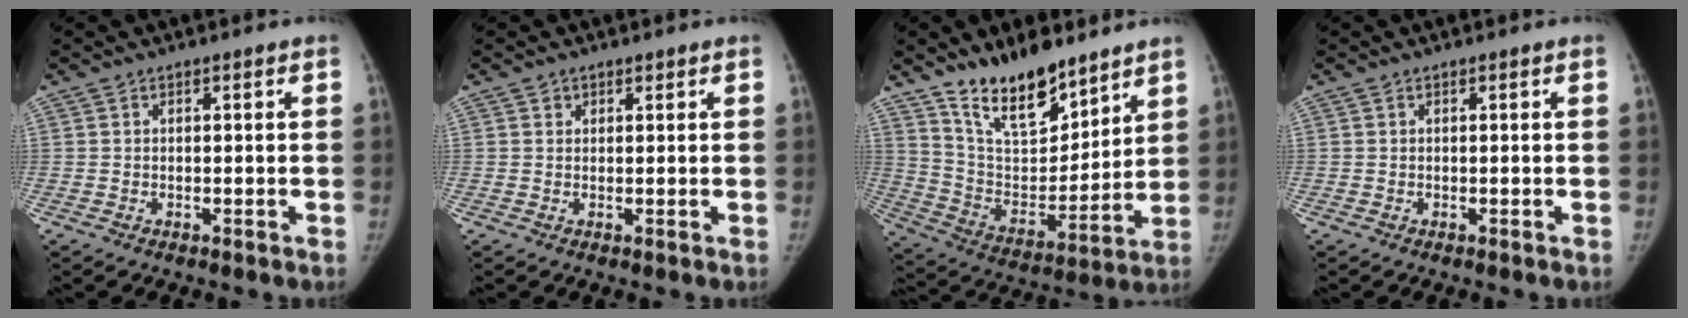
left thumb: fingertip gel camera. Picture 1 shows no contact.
{"total": 1.2, "force": [0.8, 0.9, 0.0], "torque": [0.015, -0.004, 0.008]}
{"total": 17.0, "force": [12.7, 7.0, 8.8], "torque": [-0.100, -0.087, 0.234]}
{"total": 0.0}